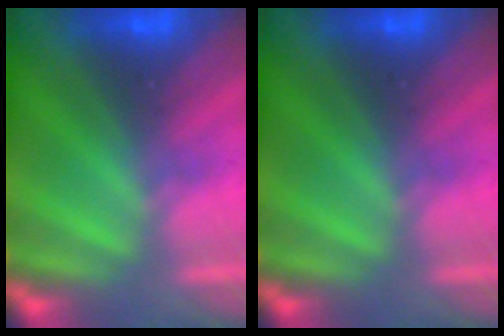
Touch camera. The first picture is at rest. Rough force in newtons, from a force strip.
{"total": 0.0}